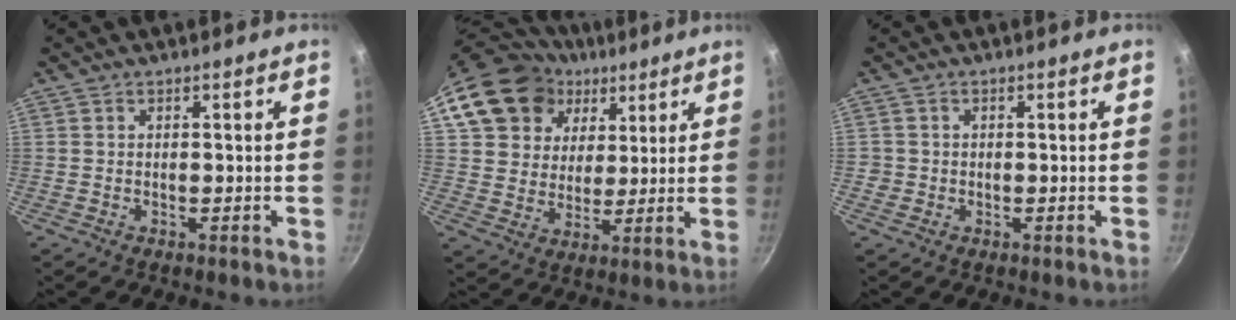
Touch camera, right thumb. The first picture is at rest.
{"total": 19.3, "force": [8.6, 15.3, 8.1], "torque": [-0.140, 0.015, 0.154]}
{"total": 1.3, "force": [-0.3, 1.3, 0.2], "torque": [0.001, 0.005, -0.004]}